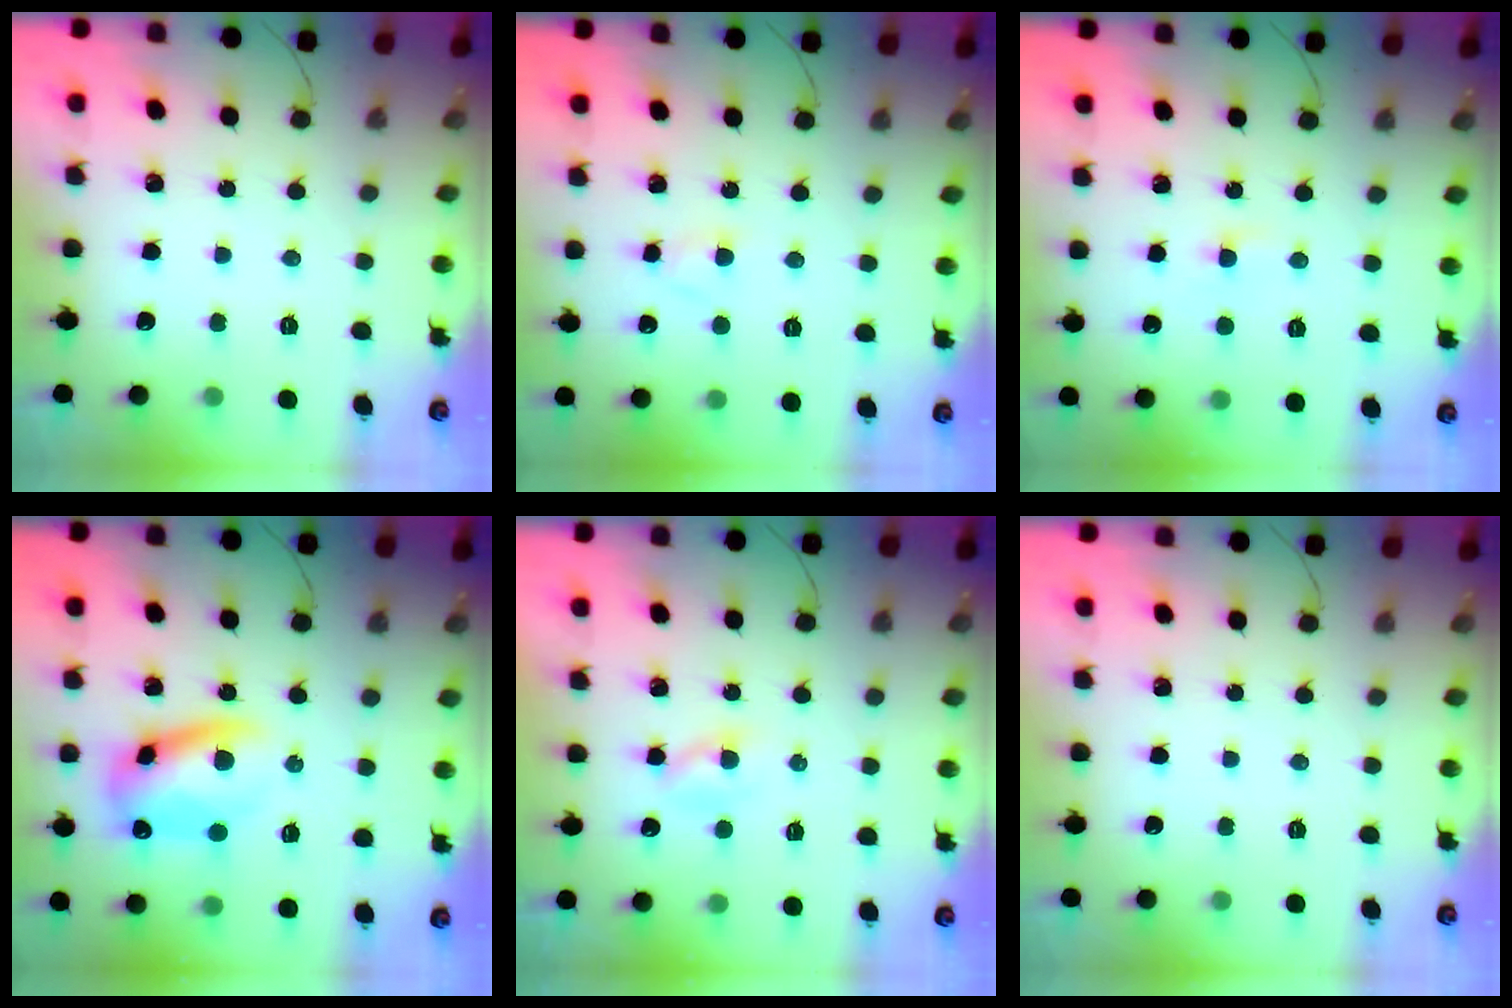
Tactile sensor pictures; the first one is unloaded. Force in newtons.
{"total": 2.3, "press": 2.1, "slide": 1.0}
{"total": 1.7, "press": 1.5, "slide": 0.8}
{"total": 12.6, "press": 12.4, "slide": 2.1}
{"total": 2.0, "press": 1.8, "slide": 0.9}
{"total": 0.0}